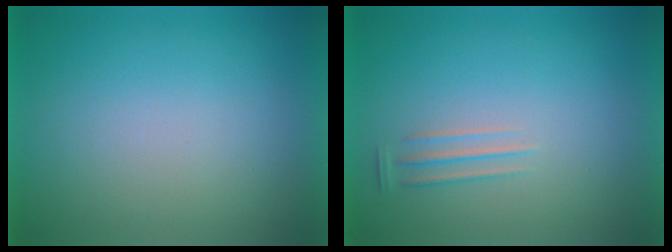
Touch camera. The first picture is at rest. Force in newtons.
{"total": 1.7}